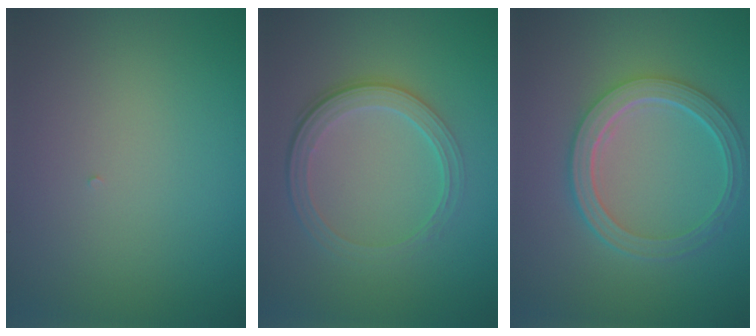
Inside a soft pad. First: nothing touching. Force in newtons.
{"total": 4.2, "press": 2.9, "slide": 3.0}
{"total": 5.3, "press": 3.8, "slide": 3.6}